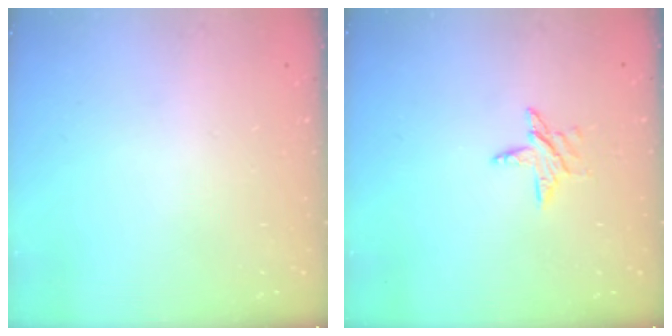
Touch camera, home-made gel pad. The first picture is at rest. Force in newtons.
{"total": 5.2, "press": 5.2, "slide": 0.5}